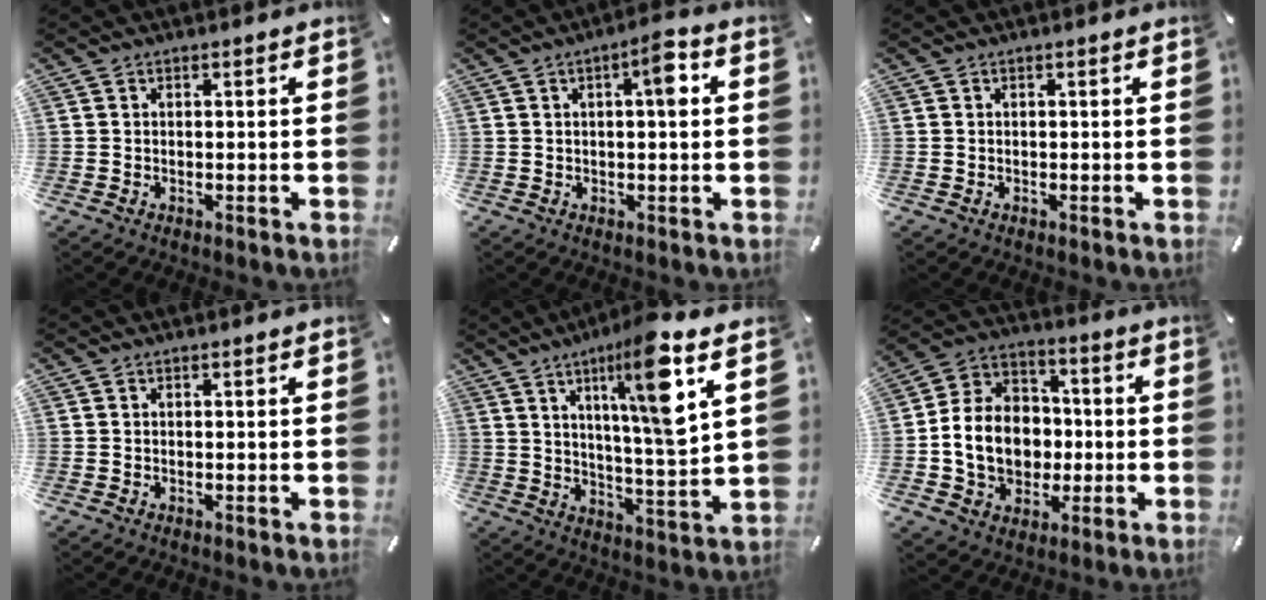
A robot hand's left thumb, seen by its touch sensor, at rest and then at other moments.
{"total": 5.8, "force": [1.5, 1.5, 5.4], "torque": [-0.076, -0.002, 0.014]}
{"total": 0.0}
{"total": 0.0}
{"total": 16.2, "force": [7.7, 2.7, 14.0], "torque": [-0.222, -0.033, 0.113]}
{"total": 13.7, "force": [-2.1, 11.6, 7.0], "torque": [-0.164, 0.014, -0.032]}